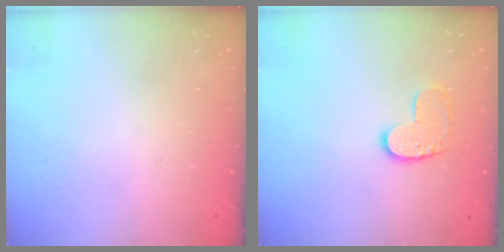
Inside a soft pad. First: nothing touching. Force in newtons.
{"total": 7.9, "press": 7.9, "slide": 0.3}